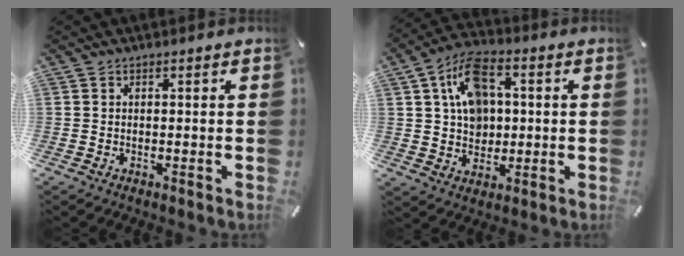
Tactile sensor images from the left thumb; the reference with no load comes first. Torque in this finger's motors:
{"motor_torque": [0.29, 0.45, 0.30, -0.12, 0.15]}